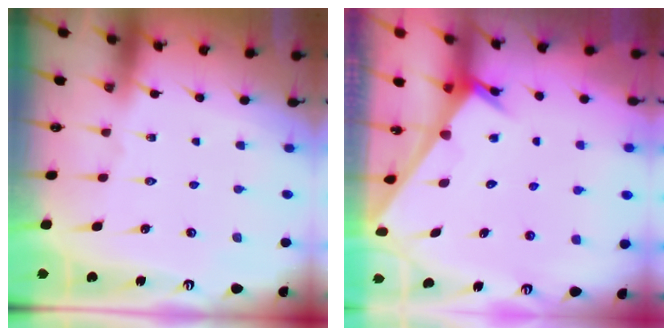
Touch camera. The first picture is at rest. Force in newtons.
{"total": 2.4, "press": 2.4, "slide": 0.1}